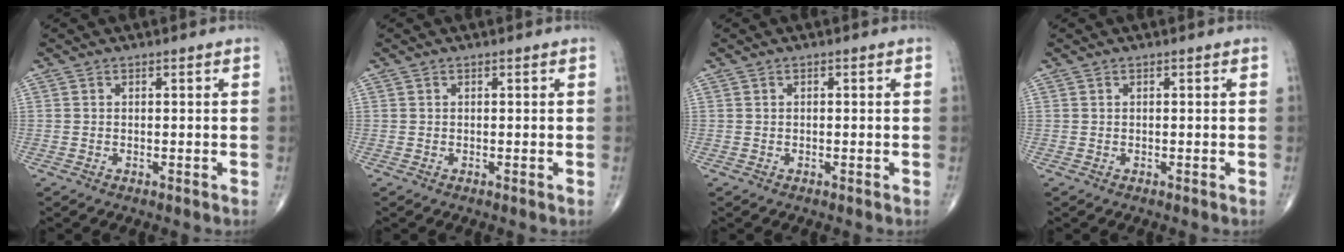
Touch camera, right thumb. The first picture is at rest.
{"total": 0.0}
{"total": 0.0}
{"total": 0.0}